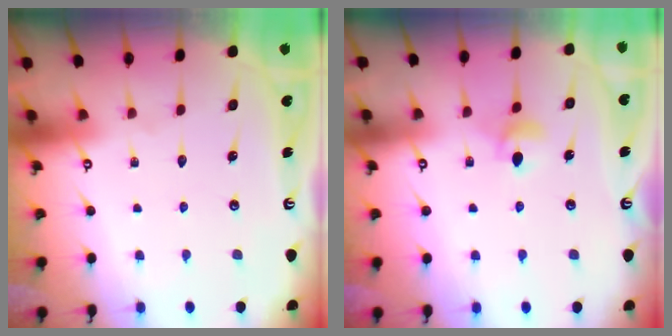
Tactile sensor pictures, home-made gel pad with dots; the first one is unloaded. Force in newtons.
{"total": 4.8, "press": 4.7, "slide": 0.9}